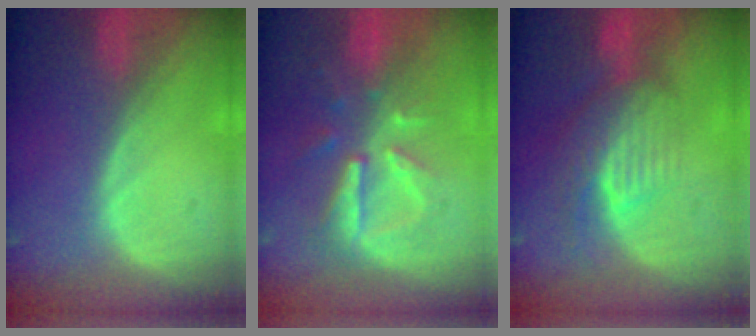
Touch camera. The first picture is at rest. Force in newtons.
{"total": 8.0, "press": 7.7, "slide": 2.4}
{"total": 8.1, "press": 7.2, "slide": 3.6}